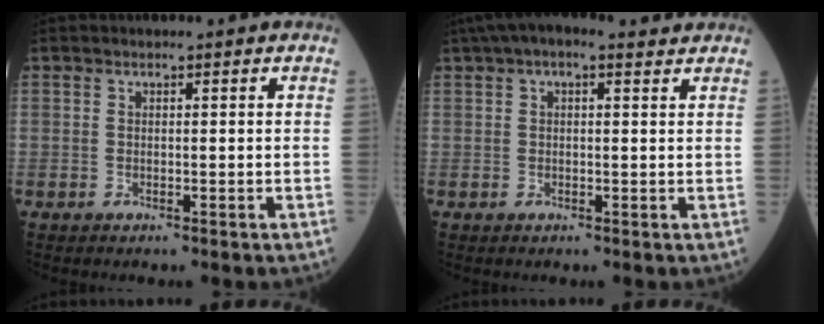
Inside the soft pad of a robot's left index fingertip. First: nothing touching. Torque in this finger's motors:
{"motor_torque": [0.95, -1.18, 0.41, 0.09]}